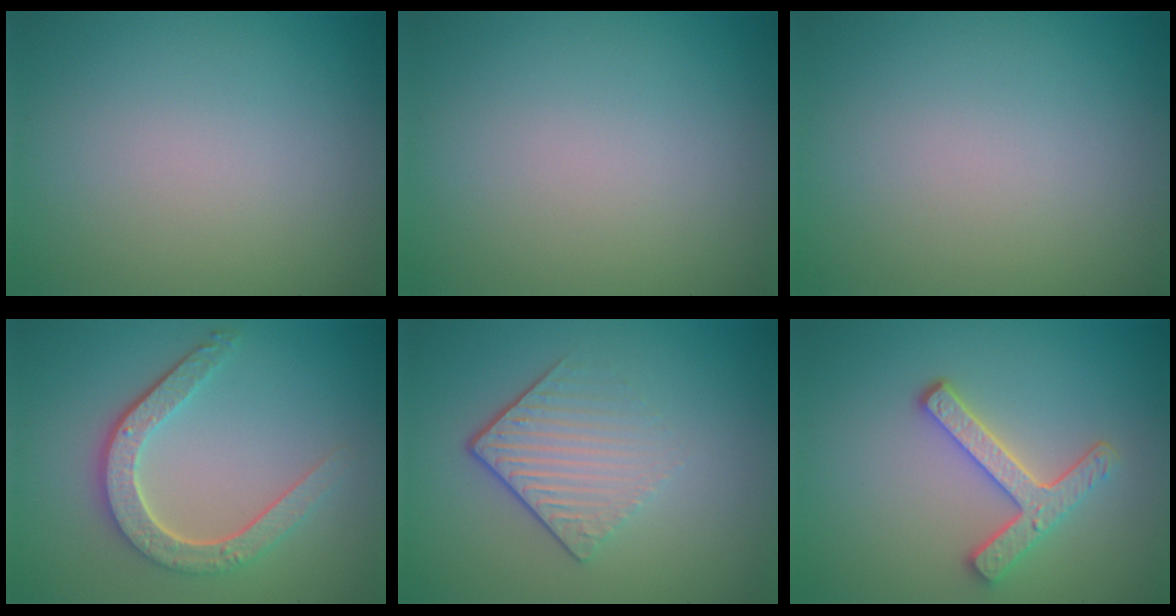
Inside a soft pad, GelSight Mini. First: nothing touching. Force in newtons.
{"total": 0.0}
{"total": 0.0}
{"total": 4.7, "press": 3.6, "slide": 3.0}
{"total": 4.2, "press": 2.7, "slide": 3.3}
{"total": 3.7, "press": 3.1, "slide": 2.0}